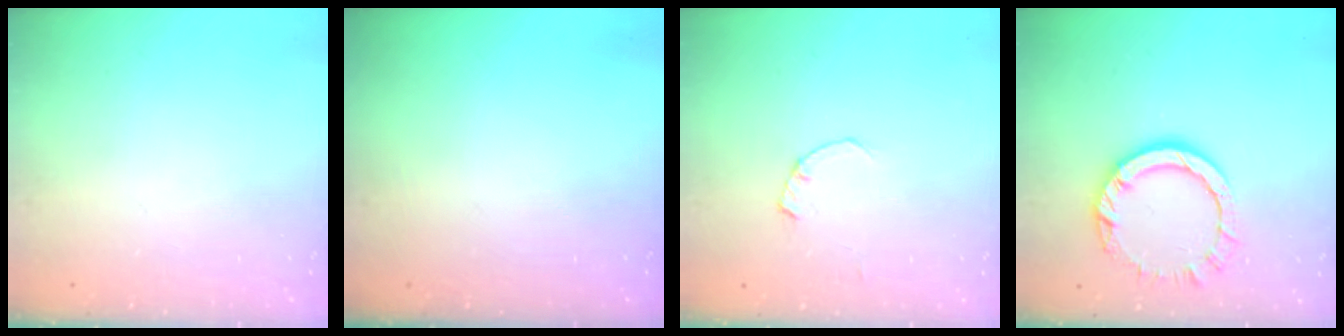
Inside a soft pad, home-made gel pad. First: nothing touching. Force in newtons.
{"total": 0.0}
{"total": 0.0}
{"total": 8.6, "press": 8.5, "slide": 1.0}